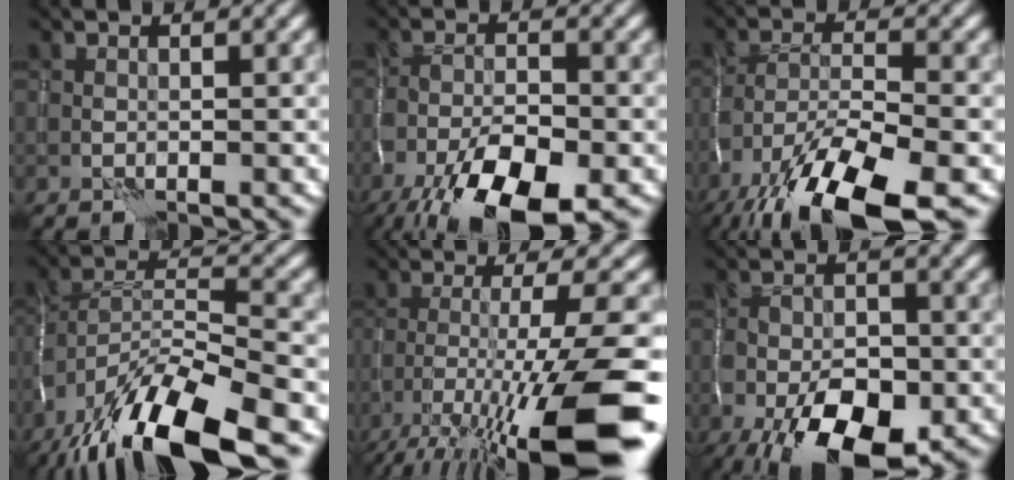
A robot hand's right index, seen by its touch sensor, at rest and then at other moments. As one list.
[{"total": 10.5, "force": [-5.8, 4.0, 7.7], "torque": [-0.149, -0.016, -0.105]}, {"total": 13.1, "force": [-8.7, 3.9, 9.0], "torque": [-0.184, -0.013, -0.154]}, {"total": 14.7, "force": [-10.3, 3.8, 9.7], "torque": [-0.197, -0.003, -0.180]}, {"total": 13.1, "force": [-7.4, 2.2, 10.6], "torque": [-0.159, 0.003, -0.113]}, {"total": 10.1, "force": [-4.8, 4.9, 7.4], "torque": [-0.138, -0.026, -0.075]}]